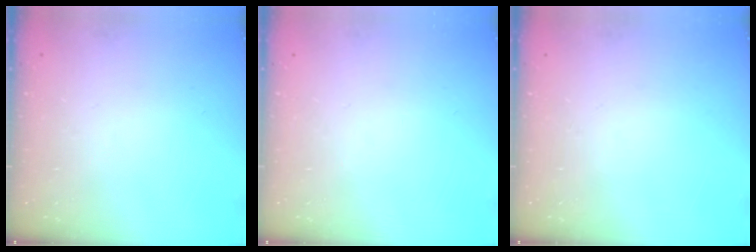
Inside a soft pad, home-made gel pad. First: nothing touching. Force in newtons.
{"total": 0.0}
{"total": 0.0}